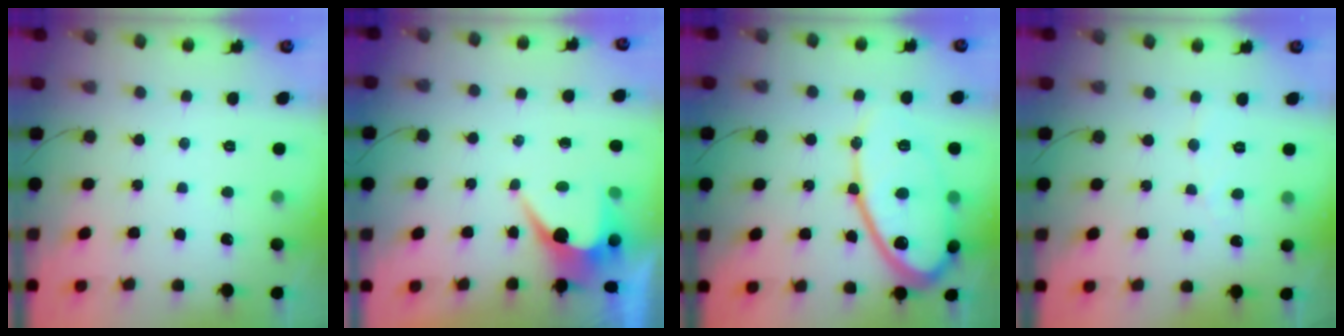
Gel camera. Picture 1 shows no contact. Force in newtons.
{"total": 6.7, "press": 6.7, "slide": 0.2}
{"total": 16.3, "press": 16.3, "slide": 1.4}
{"total": 2.8, "press": 2.8, "slide": 0.2}